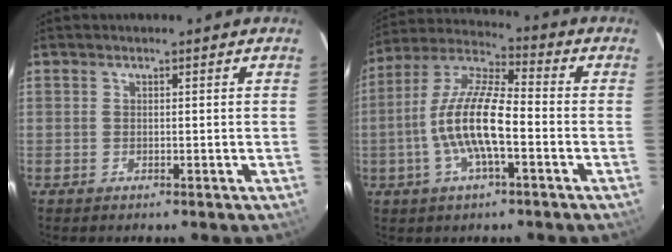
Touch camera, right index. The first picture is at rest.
{"total": 13.1, "force": [-3.3, 3.4, 12.2], "torque": [-0.246, 0.003, -0.067]}